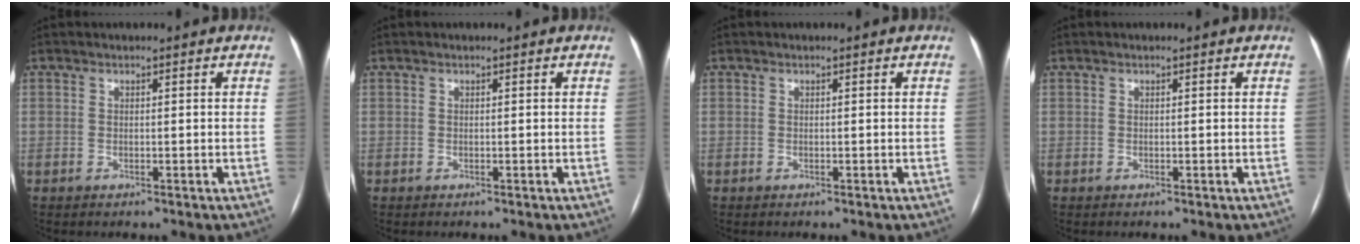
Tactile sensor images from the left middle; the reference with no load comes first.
{"total": 0.0}
{"total": 0.0}
{"total": 0.0}